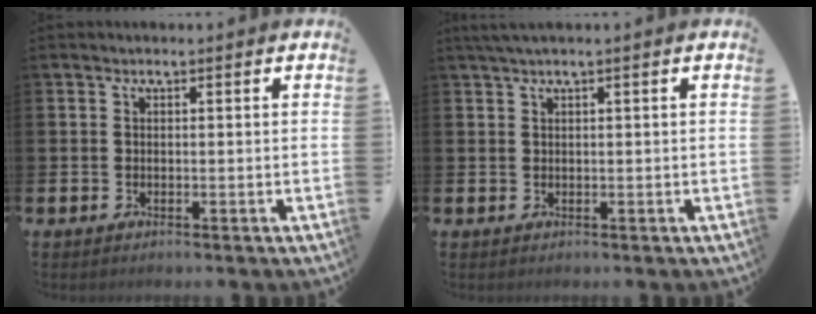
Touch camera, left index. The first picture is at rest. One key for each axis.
{"total": 1.4, "fx": 0.9, "fy": -0.1, "fz": 1.0, "tx": -0.027, "ty": 0.004, "tz": 0.018}